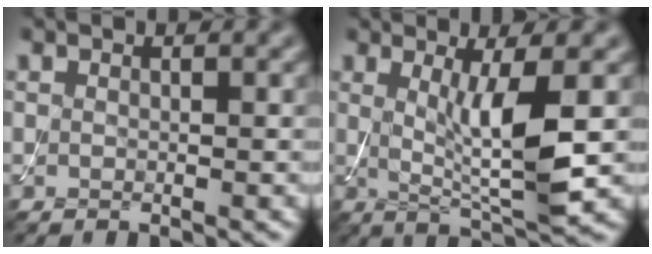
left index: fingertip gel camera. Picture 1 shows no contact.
{"total": 5.9, "force": [0.5, 1.0, 5.8], "torque": [-0.101, -0.014, 0.015]}